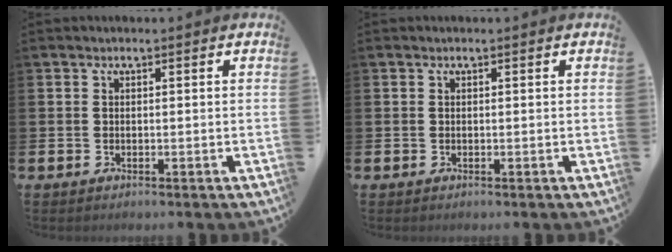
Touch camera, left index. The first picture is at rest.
{"total": 0.0}